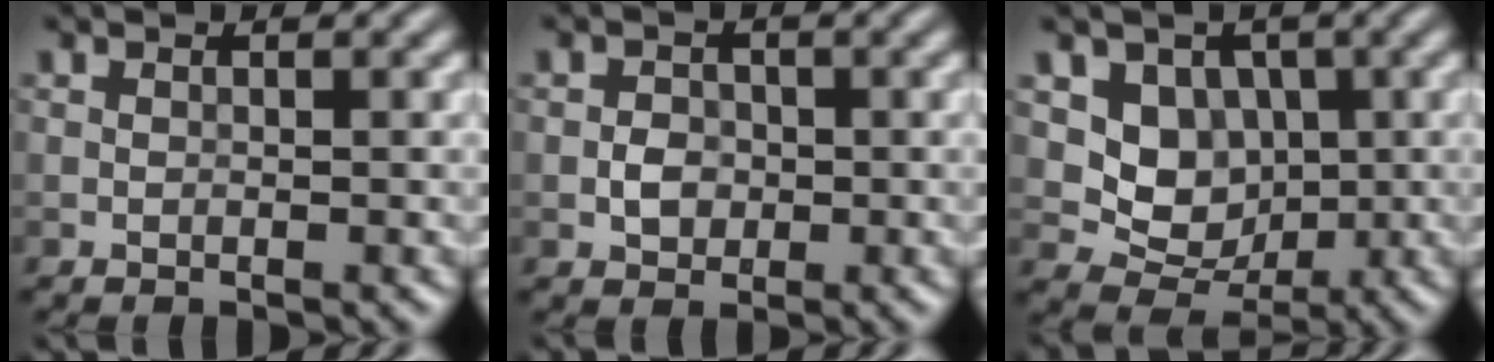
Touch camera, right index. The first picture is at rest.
{"total": 1.8, "force": [-0.4, 1.5, 0.9], "torque": [-0.011, 0.000, -0.010]}
{"total": 4.9, "force": [0.7, 4.1, 2.6], "torque": [-0.040, -0.011, 0.008]}